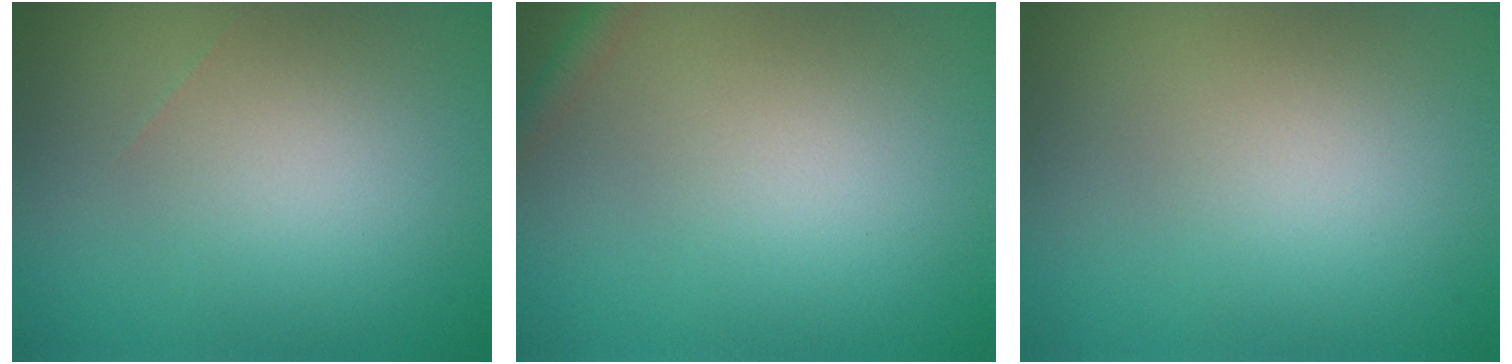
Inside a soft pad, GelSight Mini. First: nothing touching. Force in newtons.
{"total": 1.4, "press": 1.3, "slide": 0.1}
{"total": 0.0}